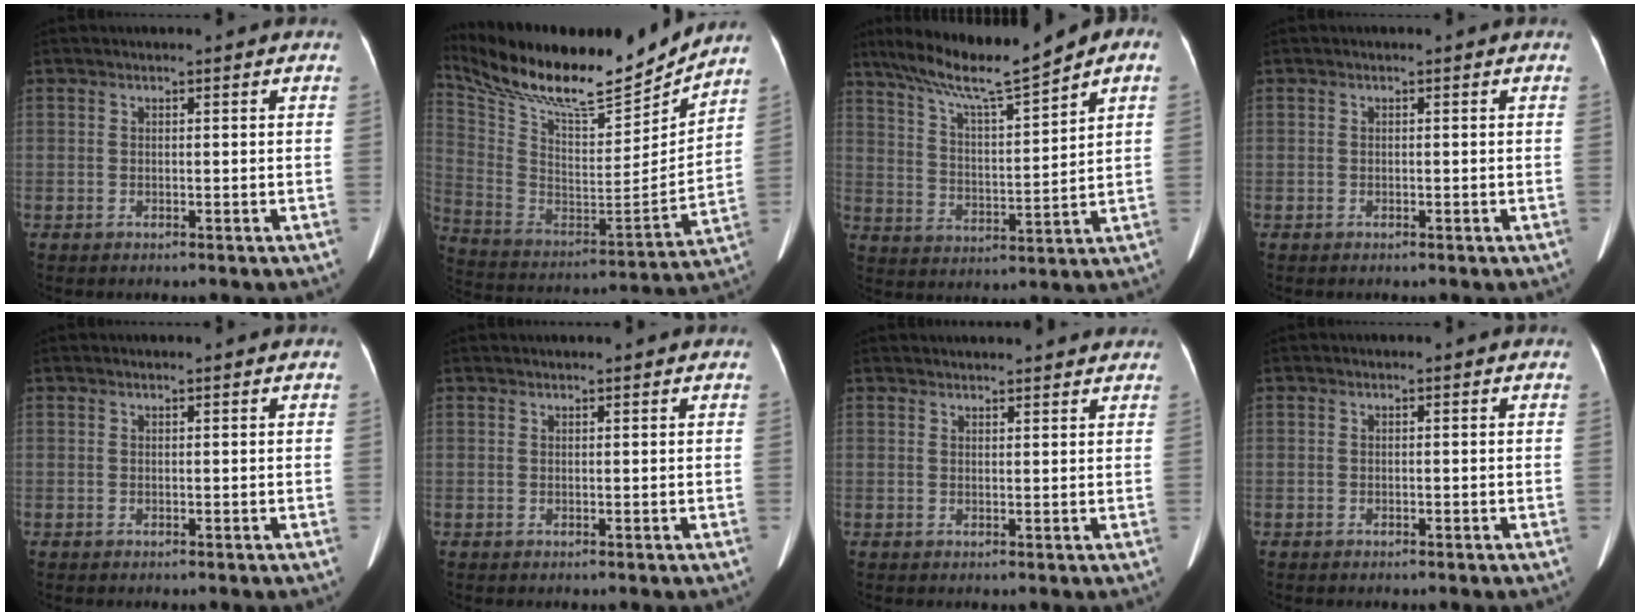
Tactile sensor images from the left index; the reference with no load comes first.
{"total": 24.6, "force": [21.6, 4.2, 11.0], "torque": [-0.225, -0.020, 0.354]}
{"total": 11.6, "force": [9.2, 0.0, 7.1], "torque": [-0.126, 0.006, 0.164]}
{"total": 0.0}
{"total": 0.0}
{"total": 1.7, "force": [1.5, 0.2, 0.6], "torque": [-0.006, 0.020, 0.024]}
{"total": 8.4, "force": [7.9, 1.9, 2.2], "torque": [-0.016, 0.024, 0.085]}
{"total": 0.0}